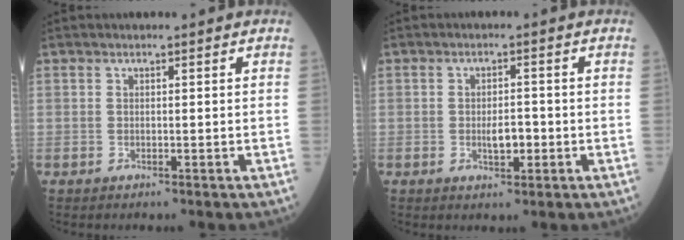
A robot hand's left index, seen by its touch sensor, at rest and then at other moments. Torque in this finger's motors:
{"motor_torque": [0.52, -0.27, 0.07, 0.05]}